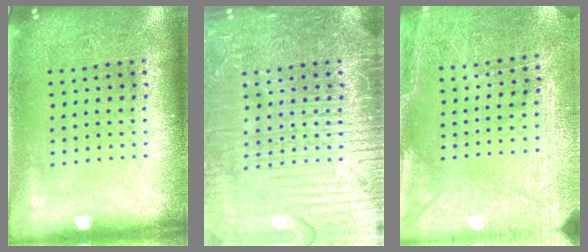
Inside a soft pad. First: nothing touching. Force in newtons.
{"total": 7.2, "press": 7.2, "slide": 0.9}
{"total": 2.9, "press": 2.8, "slide": 0.7}